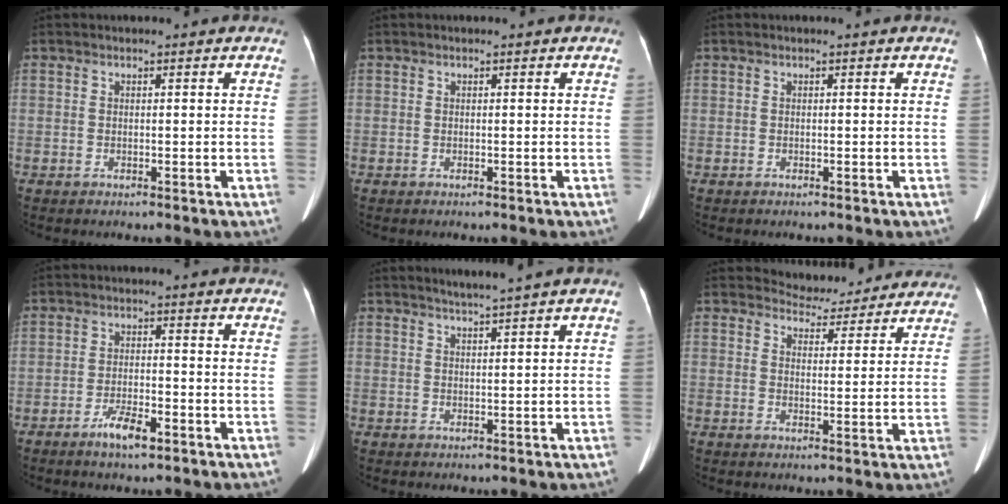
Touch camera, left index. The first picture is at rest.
{"total": 0.0}
{"total": 0.0}
{"total": 4.4, "force": [-3.0, 1.0, 3.1], "torque": [-0.062, -0.004, -0.053]}
{"total": 2.2, "force": [1.8, -0.8, 0.9], "torque": [-0.013, -0.001, 0.031]}
{"total": 8.9, "force": [8.5, 2.6, 0.0], "torque": [0.016, 0.004, 0.095]}